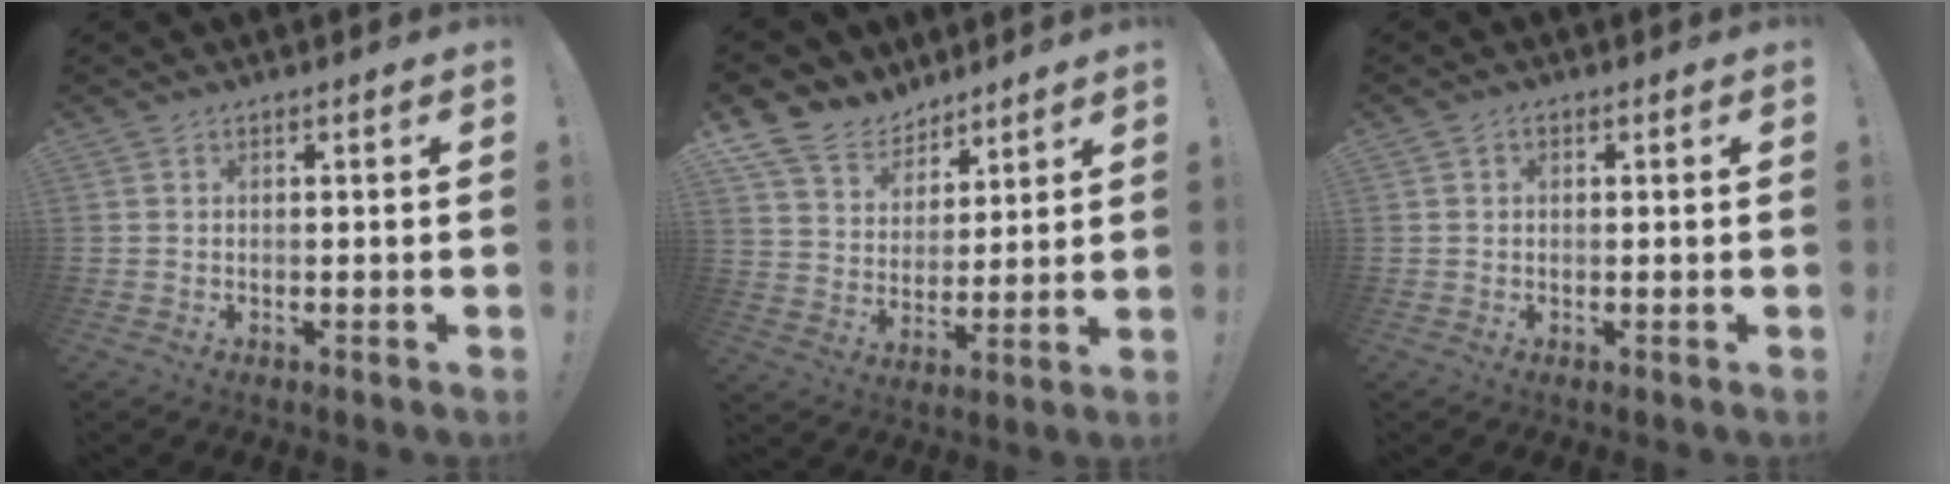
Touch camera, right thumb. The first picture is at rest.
{"total": 12.3, "force": [9.3, 7.6, 2.8], "torque": [-0.059, -0.075, 0.179]}
{"total": 0.9, "force": [0.0, 0.8, 0.5], "torque": [-0.012, 0.005, 0.000]}